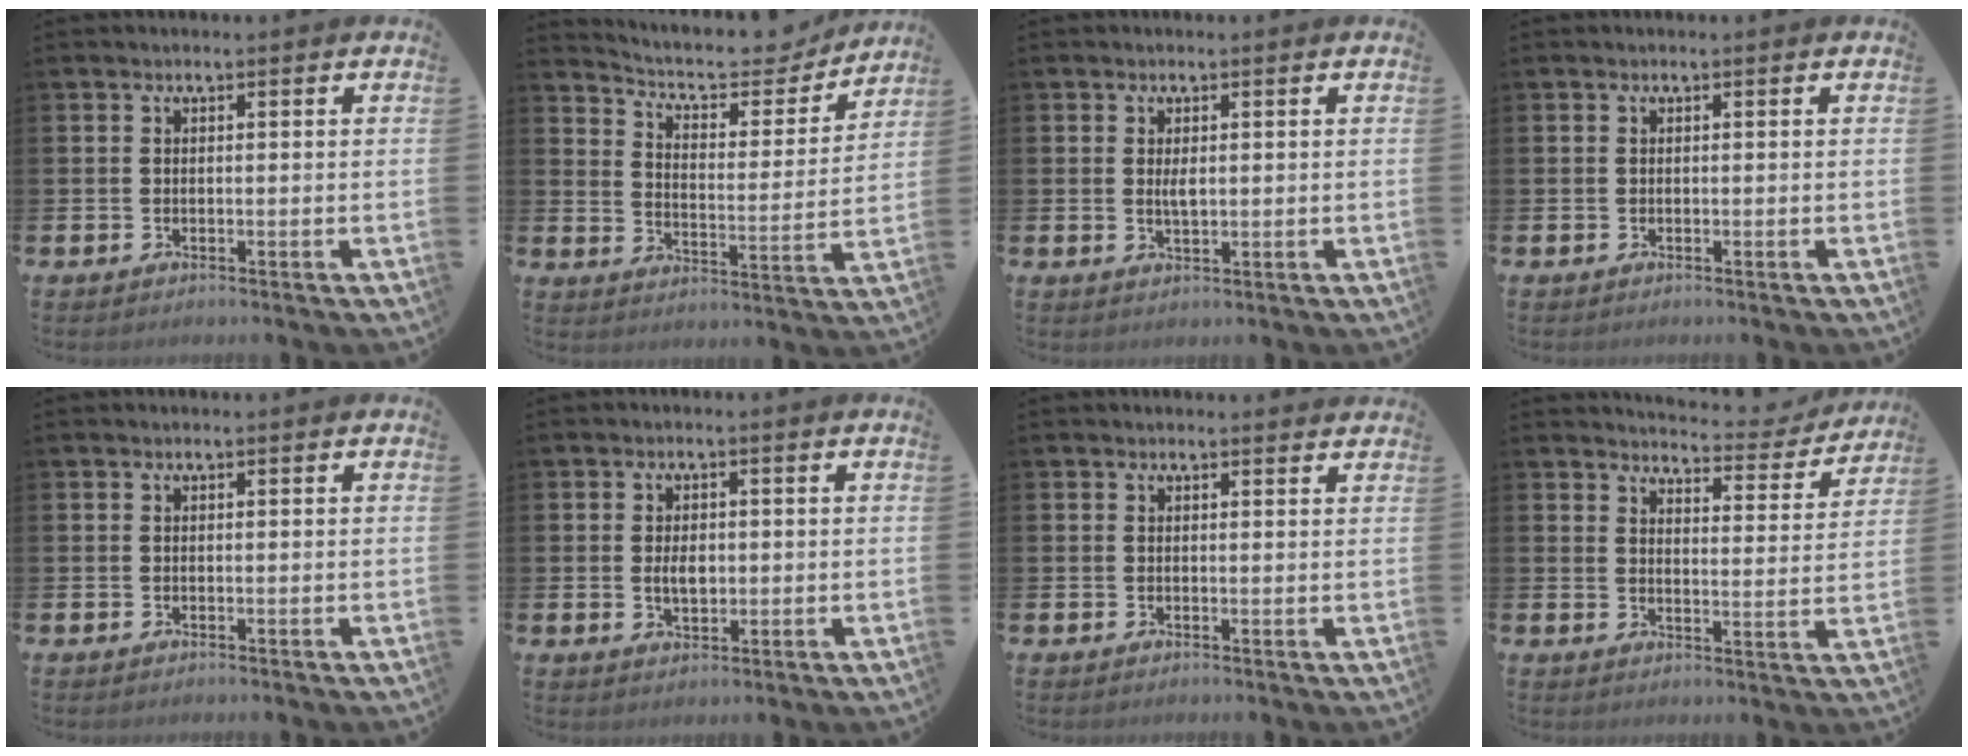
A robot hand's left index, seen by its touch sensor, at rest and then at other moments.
{"total": 7.4, "force": [6.8, 2.1, 2.0], "torque": [-0.061, -0.051, 0.113]}
{"total": 1.7, "force": [0.3, 0.6, 1.6], "torque": [-0.029, 0.000, 0.003]}
{"total": 0.0}
{"total": 0.0}
{"total": 3.0, "force": [-0.1, 1.8, 2.3], "torque": [-0.027, -0.001, -0.007]}
{"total": 0.7, "force": [0.7, 0.1, 0.1], "torque": [0.008, -0.004, 0.010]}
{"total": 4.5, "force": [4.4, 0.8, 0.6], "torque": [-0.011, -0.042, 0.069]}